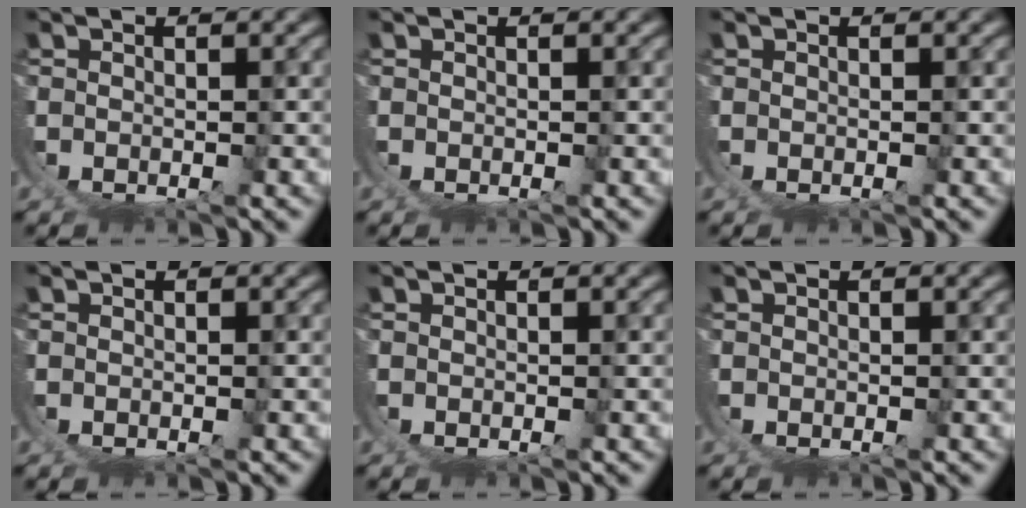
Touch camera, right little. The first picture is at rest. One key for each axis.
{"total": 0.0}
{"total": 0.0}
{"total": 0.0}
{"total": 0.0}
{"total": 0.0}